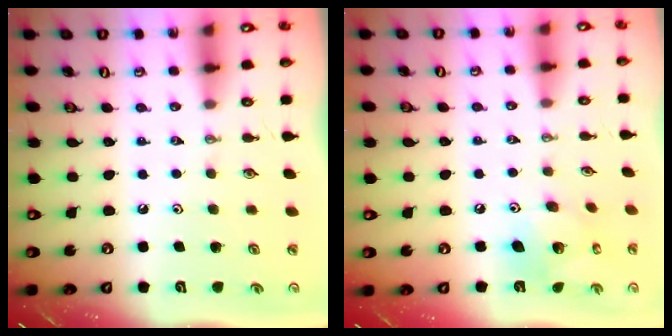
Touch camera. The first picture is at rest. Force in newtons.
{"total": 11.5, "press": 11.5, "slide": 0.6}